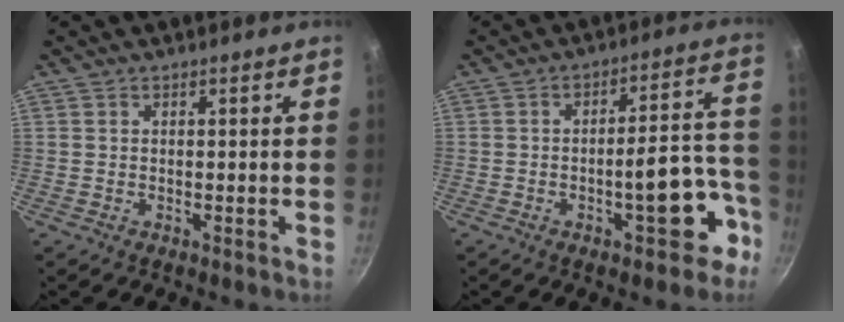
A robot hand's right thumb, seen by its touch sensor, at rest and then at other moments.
{"total": 11.9, "force": [-5.3, 4.5, 9.7], "torque": [-0.089, 0.062, -0.065]}